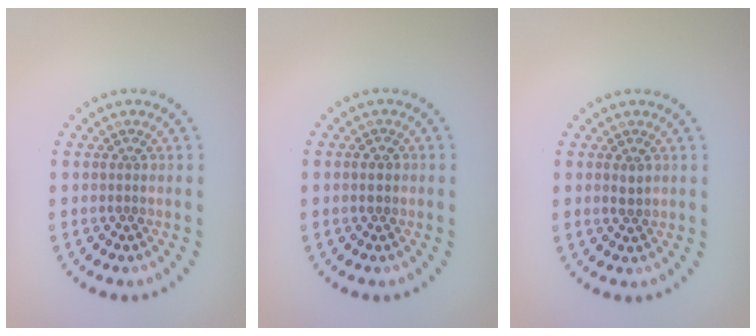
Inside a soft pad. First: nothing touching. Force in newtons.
{"total": 1.1, "press": 1.1, "slide": 0.2}
{"total": 1.0, "press": 1.0, "slide": 0.2}